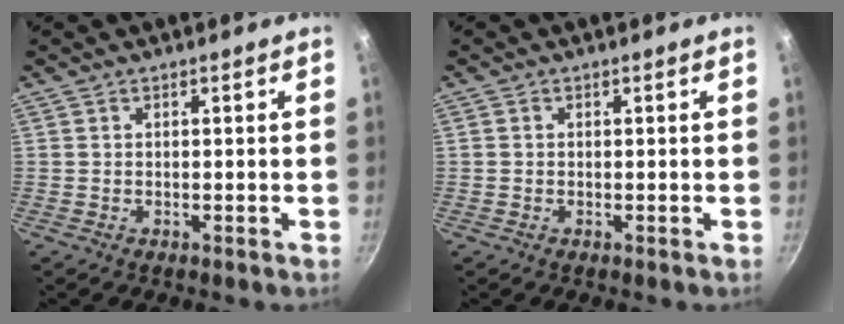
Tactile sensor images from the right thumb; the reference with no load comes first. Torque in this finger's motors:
{"motor_torque": [0.11, -0.17, -0.46, 0.33, 0.05]}